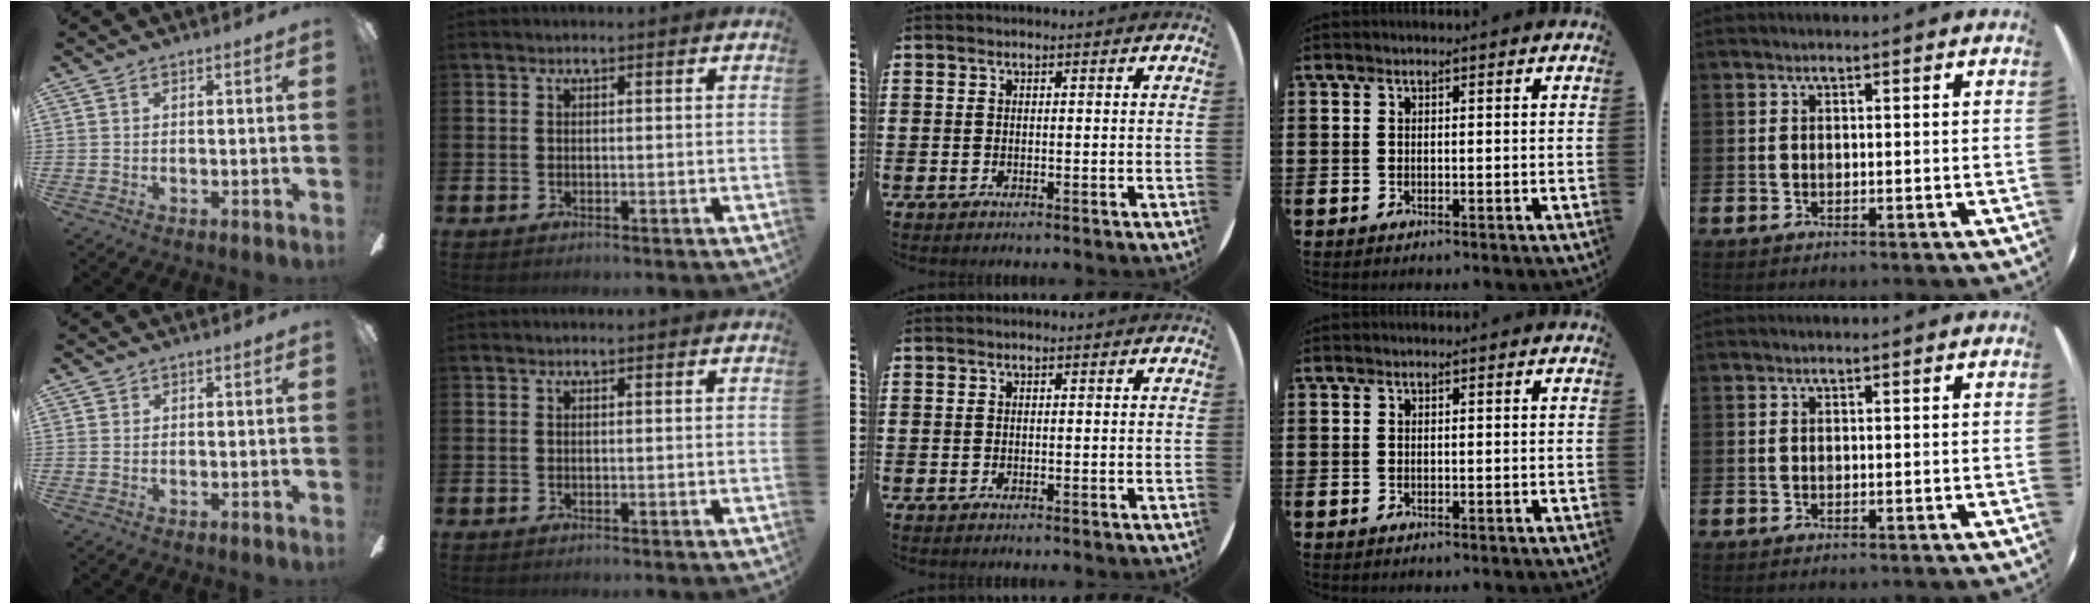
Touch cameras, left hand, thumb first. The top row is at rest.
{}